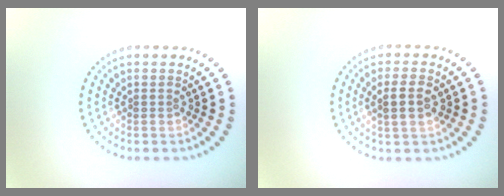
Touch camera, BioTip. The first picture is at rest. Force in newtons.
{"total": 2.6, "press": 2.5, "slide": 0.3}